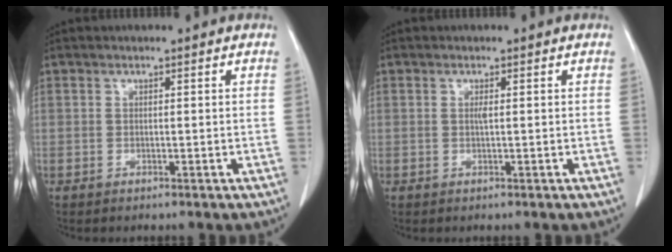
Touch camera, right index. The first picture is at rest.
{"total": 0.7, "force": [0.1, 0.0, 0.7], "torque": [-0.015, -0.001, 0.000]}